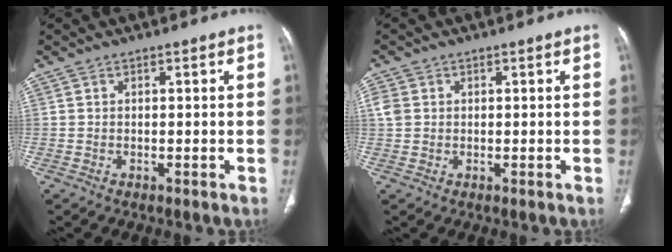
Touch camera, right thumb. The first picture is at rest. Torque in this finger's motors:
{"motor_torque": [0.98, 0.94, 0.30, -0.22, 0.11]}